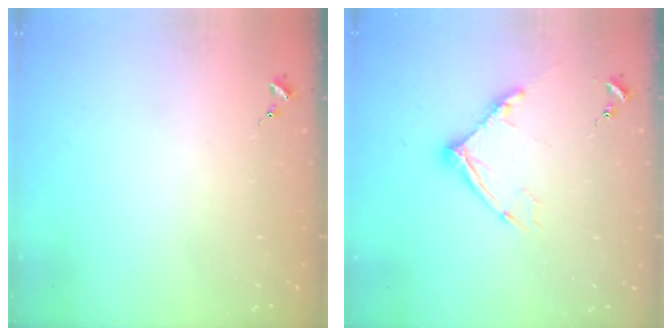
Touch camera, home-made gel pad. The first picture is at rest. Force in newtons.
{"total": 12.8, "press": 12.7, "slide": 1.2}